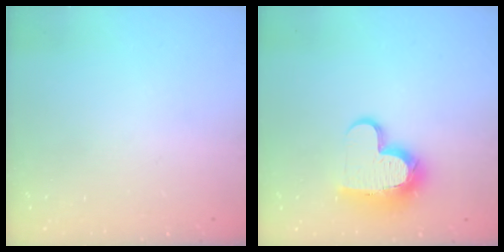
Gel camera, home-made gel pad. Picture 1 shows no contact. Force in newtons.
{"total": 13.0, "press": 13.0, "slide": 1.2}